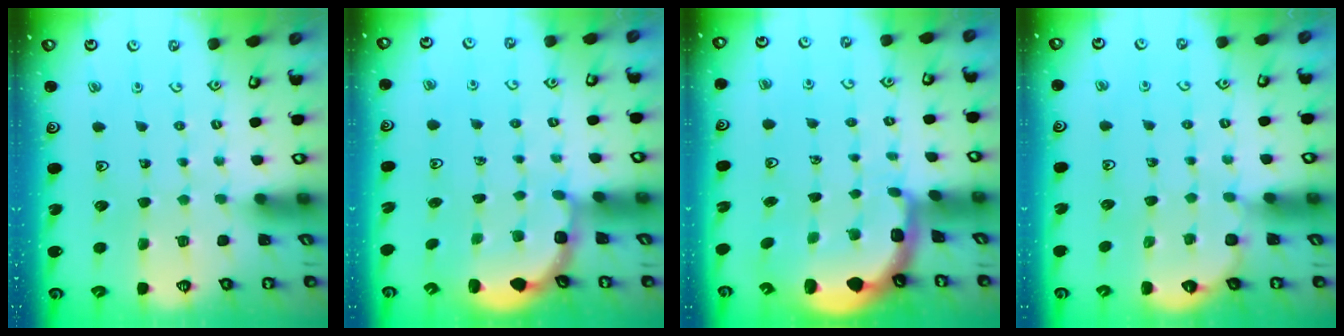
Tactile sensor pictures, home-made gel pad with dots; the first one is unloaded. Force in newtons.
{"total": 3.0, "press": 2.3, "slide": 1.8}
{"total": 2.1, "press": 1.9, "slide": 0.8}
{"total": 3.5, "press": 3.1, "slide": 1.7}